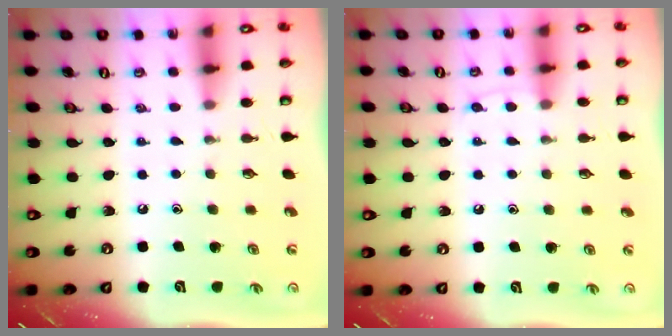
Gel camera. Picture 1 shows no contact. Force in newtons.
{"total": 5.1, "press": 5.1, "slide": 0.7}